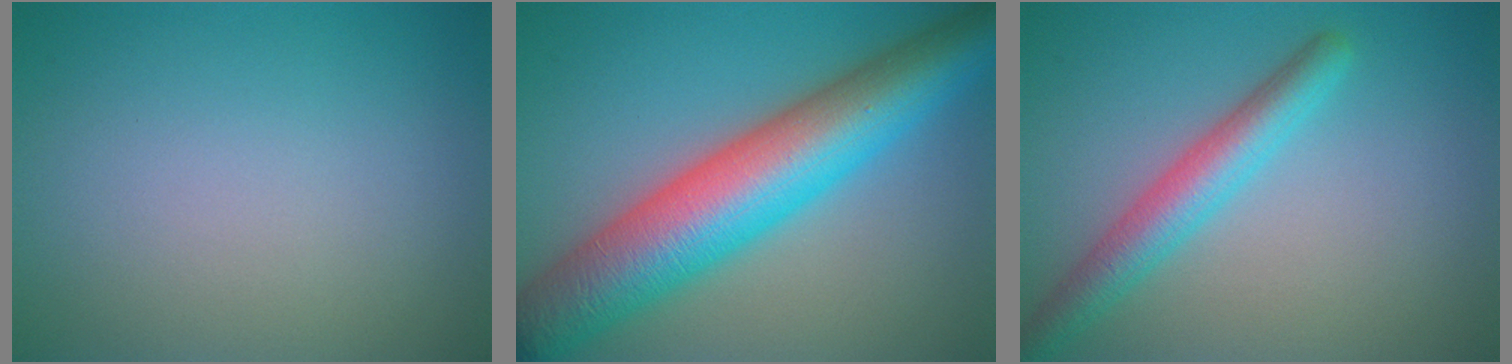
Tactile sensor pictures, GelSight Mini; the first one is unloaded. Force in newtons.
{"total": 11.9, "press": 11.9, "slide": 0.2}
{"total": 4.0, "press": 4.0, "slide": 0.2}